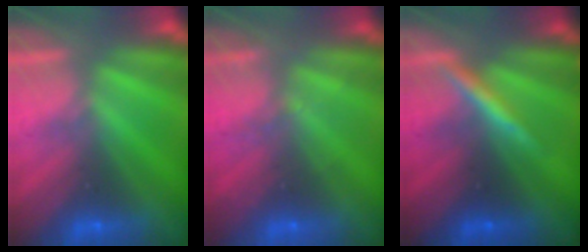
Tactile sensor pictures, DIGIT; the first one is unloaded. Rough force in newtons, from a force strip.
{"total": 2.0}
{"total": 3.9}